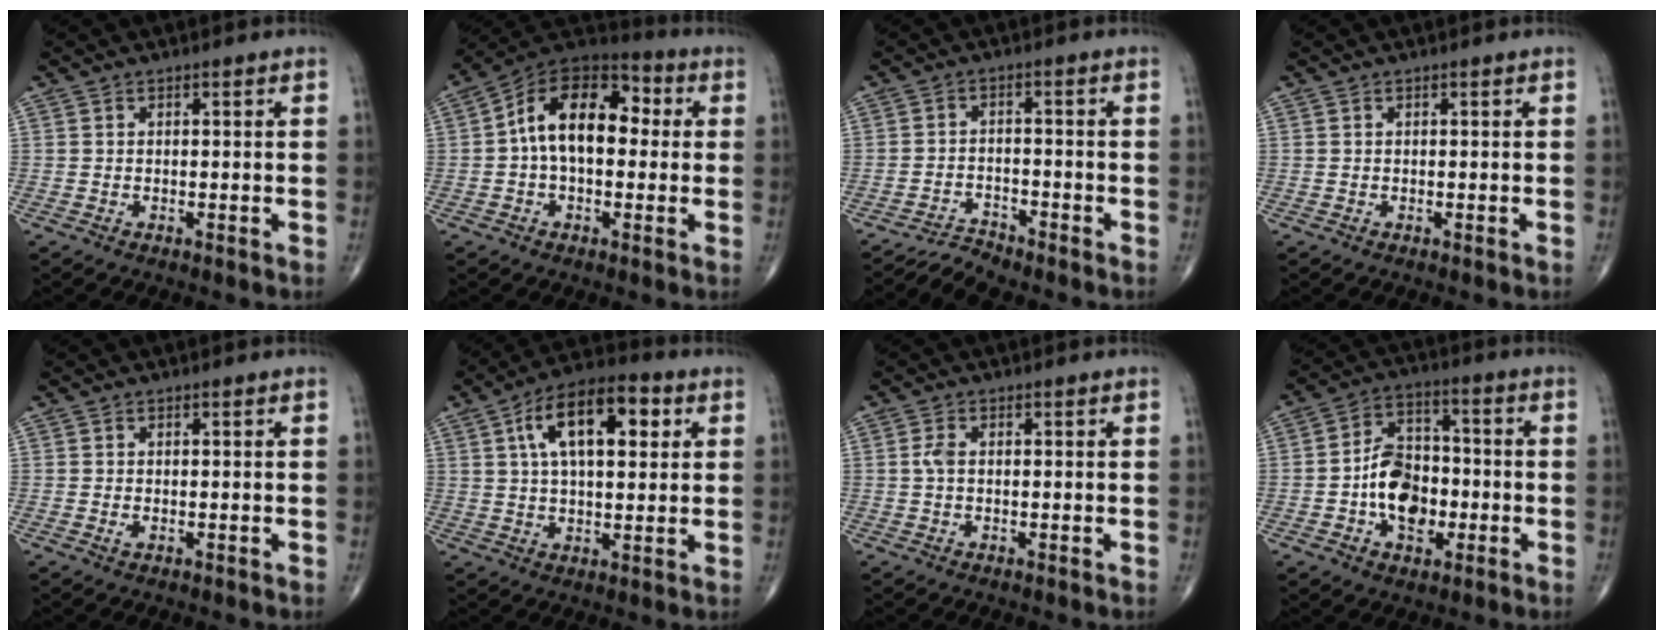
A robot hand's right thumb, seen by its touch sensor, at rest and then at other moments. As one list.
[{"total": 15.7, "force": [1.3, 9.5, 12.4], "torque": [-0.179, 0.043, 0.009]}, {"total": 3.4, "force": [-3.4, 0.0, -0.2], "torque": [-0.003, 0.017, -0.062]}, {"total": 0.0}, {"total": 0.8, "force": [-0.2, 0.5, 0.6], "torque": [-0.012, 0.000, -0.003]}, {"total": 15.3, "force": [4.8, 7.2, 12.6], "torque": [-0.192, 0.012, 0.073]}, {"total": 1.8, "force": [0.1, 1.0, 1.5], "torque": [-0.035, 0.002, -0.001]}, {"total": 12.0, "force": [-2.5, 8.2, 8.4], "torque": [-0.109, 0.029, -0.048]}]